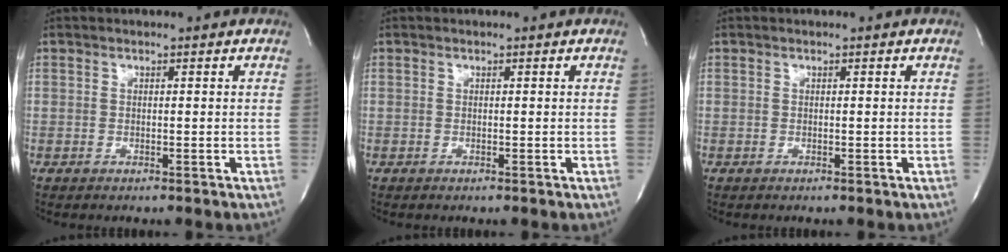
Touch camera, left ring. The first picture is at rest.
{"total": 0.0}
{"total": 0.0}